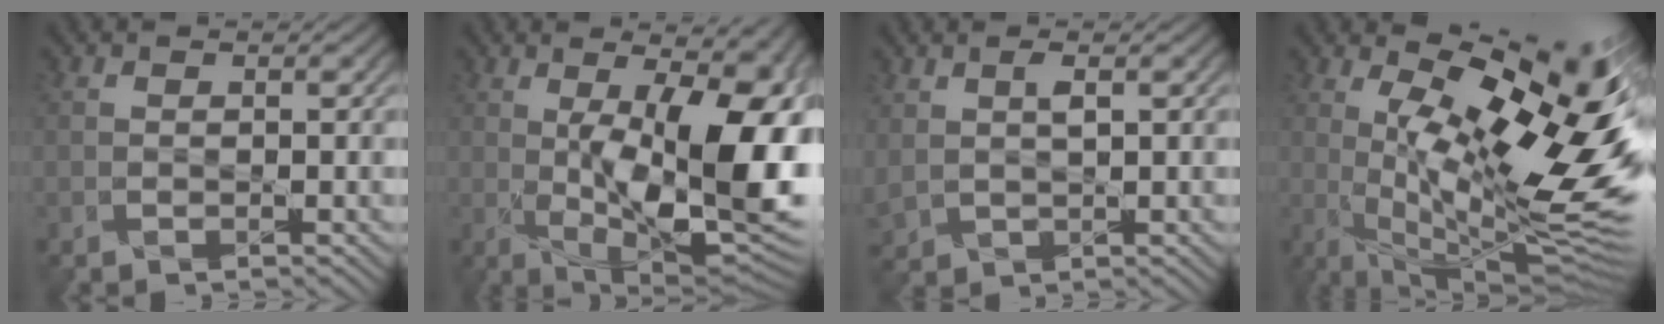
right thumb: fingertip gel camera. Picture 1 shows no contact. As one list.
[{"total": 14.6, "force": [0.3, 5.5, 13.5], "torque": [-0.209, -0.015, 0.019]}, {"total": 2.0, "force": [1.0, 1.2, 1.2], "torque": [-0.040, -0.001, 0.028]}, {"total": 18.8, "force": [2.2, 6.9, 17.3], "torque": [-0.272, -0.008, 0.040]}]